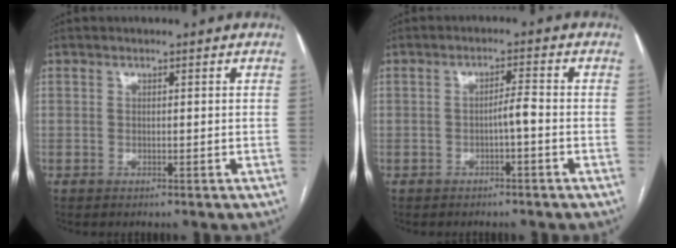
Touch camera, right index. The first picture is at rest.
{"total": 2.5, "force": [-0.9, 0.1, 2.3], "torque": [-0.033, 0.003, -0.018]}